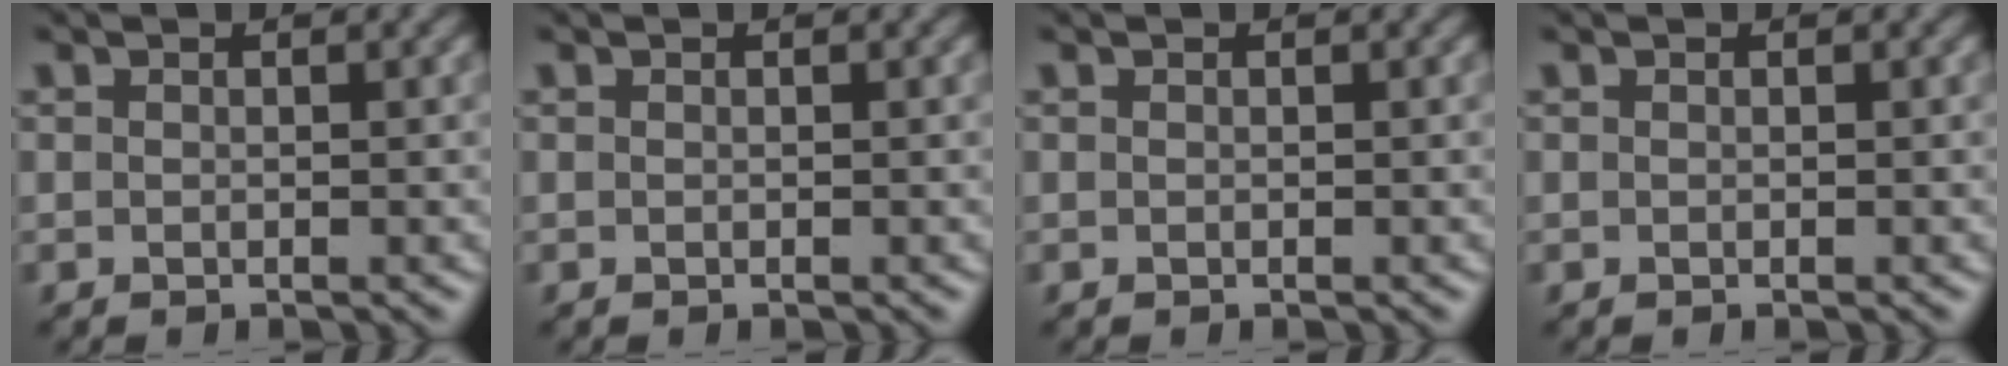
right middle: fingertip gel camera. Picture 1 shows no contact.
{"total": 0.0}
{"total": 0.0}
{"total": 0.0}